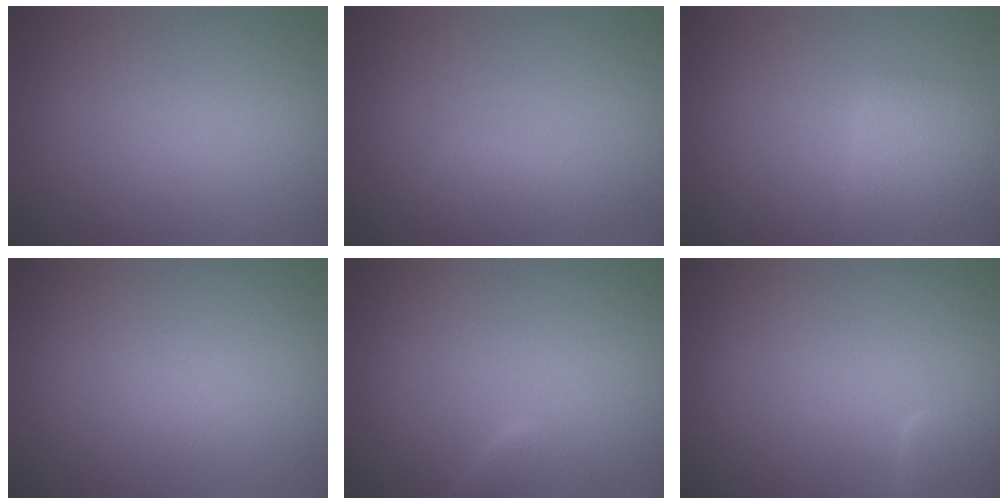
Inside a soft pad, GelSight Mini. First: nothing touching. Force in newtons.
{"total": 2.2, "press": 2.2, "slide": 0.0}
{"total": 2.4, "press": 2.4, "slide": 0.0}
{"total": 0.0}
{"total": 2.3, "press": 2.3, "slide": 0.1}
{"total": 1.4, "press": 1.4, "slide": 0.1}